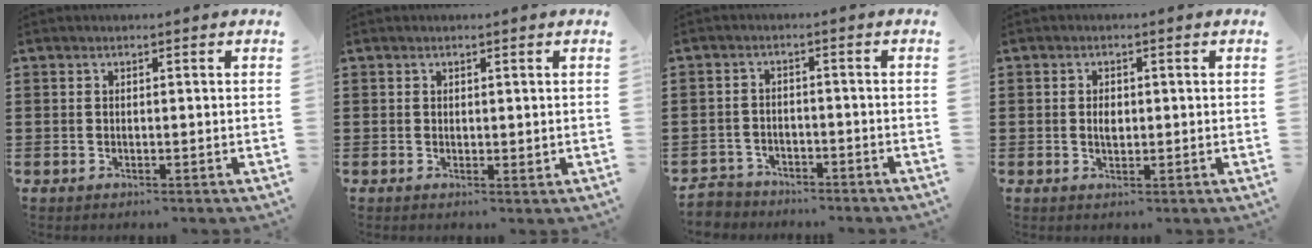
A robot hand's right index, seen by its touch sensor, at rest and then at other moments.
{"total": 0.6, "force": [0.3, 0.5, 0.2], "torque": [-0.005, 0.003, 0.006]}
{"total": 3.0, "force": [-2.8, 0.8, -0.4], "torque": [-0.002, 0.001, -0.063]}
{"total": 2.0, "force": [0.0, 1.1, 1.7], "torque": [-0.033, 0.005, -0.002]}